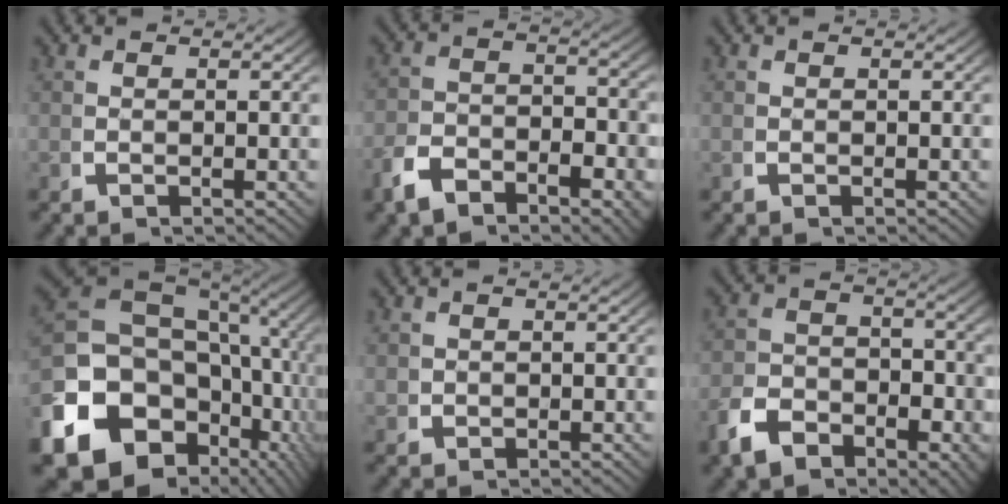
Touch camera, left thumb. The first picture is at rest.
{"total": 4.2, "force": [-2.7, 2.3, 2.3], "torque": [-0.033, -0.015, -0.048]}
{"total": 0.0}
{"total": 20.5, "force": [-3.5, 14.9, 13.7], "torque": [-0.269, -0.050, -0.044]}
{"total": 0.9, "force": [0.3, 0.9, 0.1], "torque": [-0.005, -0.010, 0.009]}
{"total": 5.0, "force": [-2.8, 3.4, 2.4], "torque": [-0.032, -0.020, -0.044]}